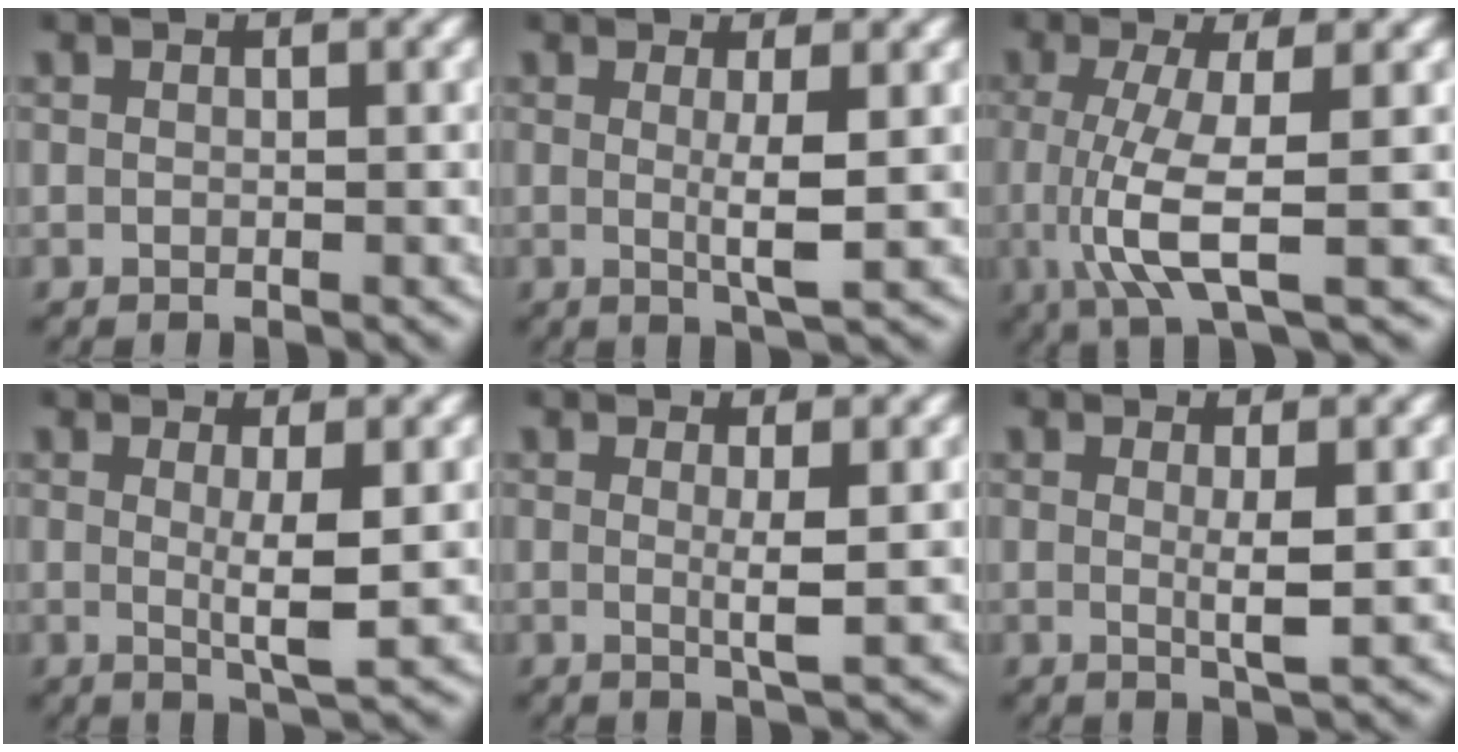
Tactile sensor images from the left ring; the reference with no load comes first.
{"total": 3.0, "force": [0.1, -0.1, 3.0], "torque": [-0.050, -0.013, 0.006]}
{"total": 5.8, "force": [-0.8, 1.3, 5.6], "torque": [-0.126, -0.020, 0.000]}
{"total": 3.2, "force": [0.3, 0.0, 3.2], "torque": [-0.055, -0.016, 0.011]}
{"total": 2.2, "force": [0.4, -0.3, 2.1], "torque": [-0.039, -0.013, 0.010]}
{"total": 2.3, "force": [0.3, -0.2, 2.3], "torque": [-0.040, -0.013, 0.011]}